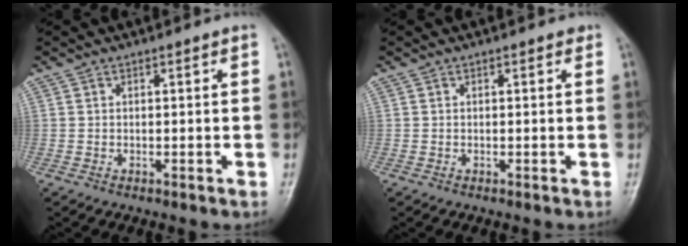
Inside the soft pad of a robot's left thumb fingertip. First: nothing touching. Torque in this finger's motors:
{"motor_torque": [0.01, -0.10, 0.15, 0.00, 0.00]}